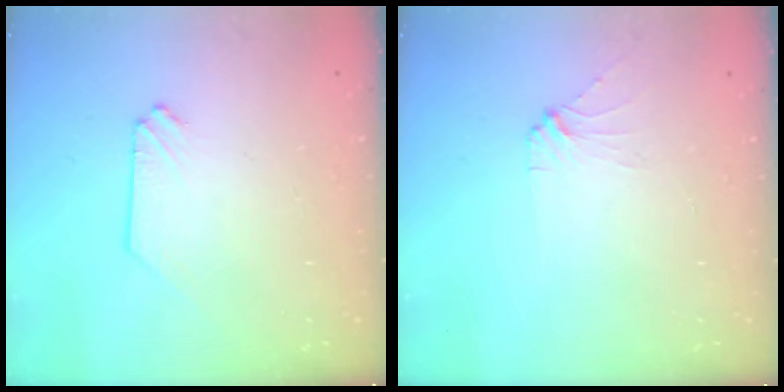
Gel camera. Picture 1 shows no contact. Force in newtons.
{"total": 3.1, "press": 3.0, "slide": 0.8}